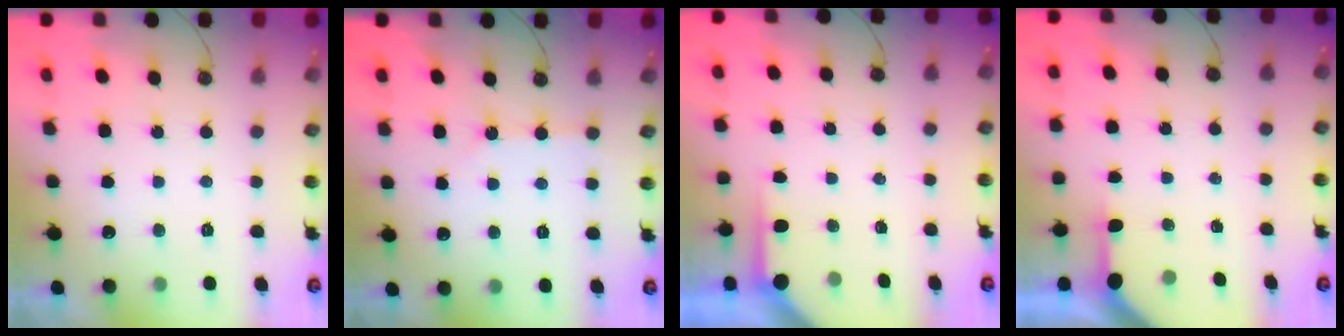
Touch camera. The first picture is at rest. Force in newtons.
{"total": 2.4, "press": 2.4, "slide": 0.4}
{"total": 3.4, "press": 3.3, "slide": 0.4}
{"total": 3.3, "press": 3.3, "slide": 0.3}